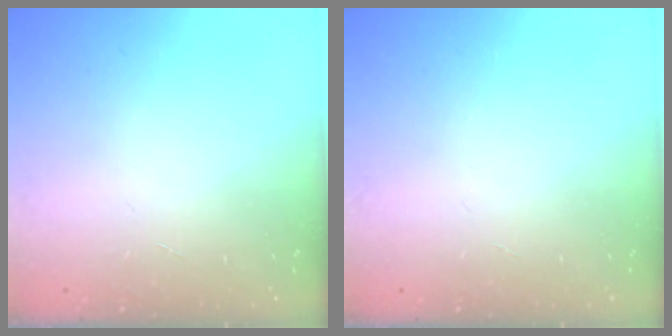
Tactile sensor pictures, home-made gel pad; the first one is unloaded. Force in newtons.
{"total": 0.0}